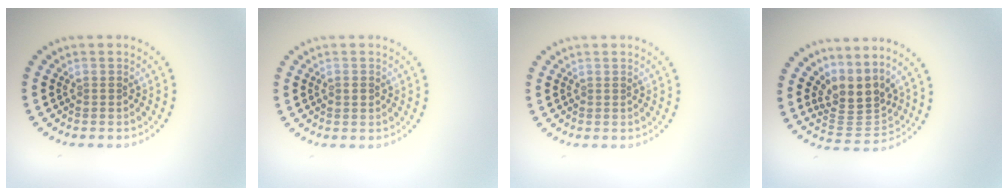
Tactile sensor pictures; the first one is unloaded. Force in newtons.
{"total": 1.1, "press": 1.1, "slide": 0.1}
{"total": 0.0}
{"total": 3.7, "press": 2.6, "slide": 2.5}